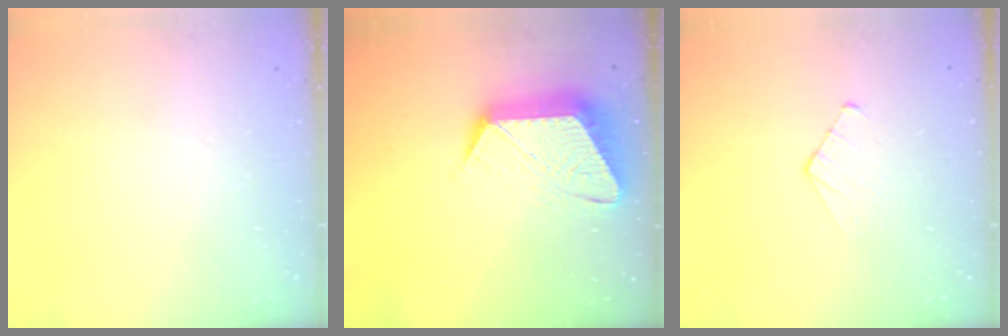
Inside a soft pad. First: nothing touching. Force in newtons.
{"total": 13.5, "press": 13.4, "slide": 0.9}
{"total": 3.5, "press": 3.4, "slide": 0.3}